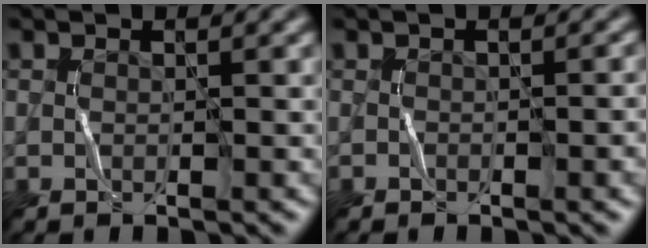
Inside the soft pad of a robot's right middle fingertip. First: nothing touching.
{"total": 2.6, "force": [-1.0, 1.1, 2.2], "torque": [-0.010, 0.014, -0.010]}